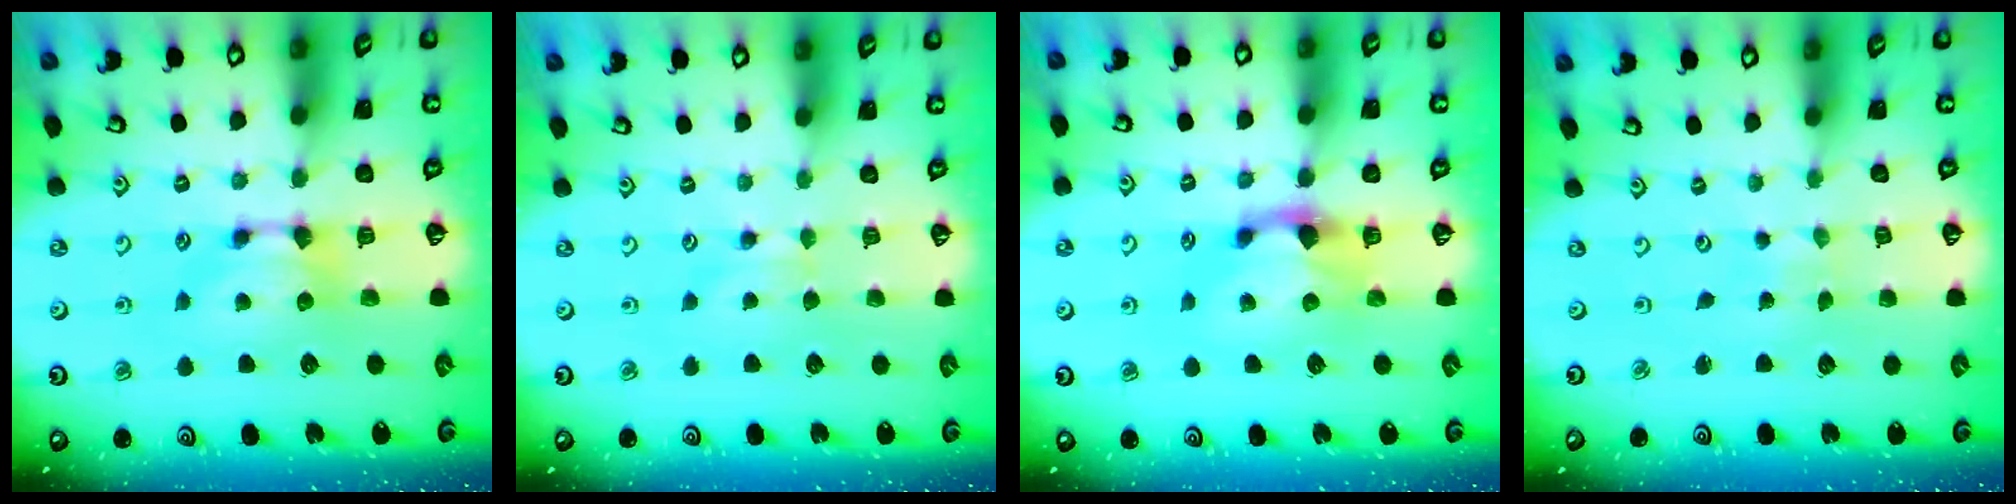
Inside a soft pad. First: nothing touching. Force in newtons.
{"total": 2.4, "press": 2.4, "slide": 0.4}
{"total": 2.0, "press": 1.8, "slide": 1.0}
{"total": 6.2, "press": 6.2, "slide": 0.3}